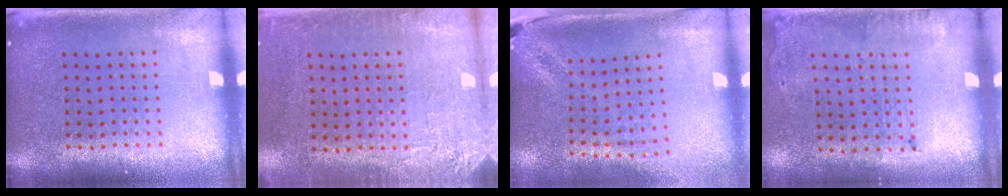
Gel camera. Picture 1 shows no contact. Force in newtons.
{"total": 2.7, "press": 2.3, "slide": 1.4}
{"total": 1.9, "press": 1.6, "slide": 1.1}
{"total": 1.8, "press": 1.2, "slide": 1.4}